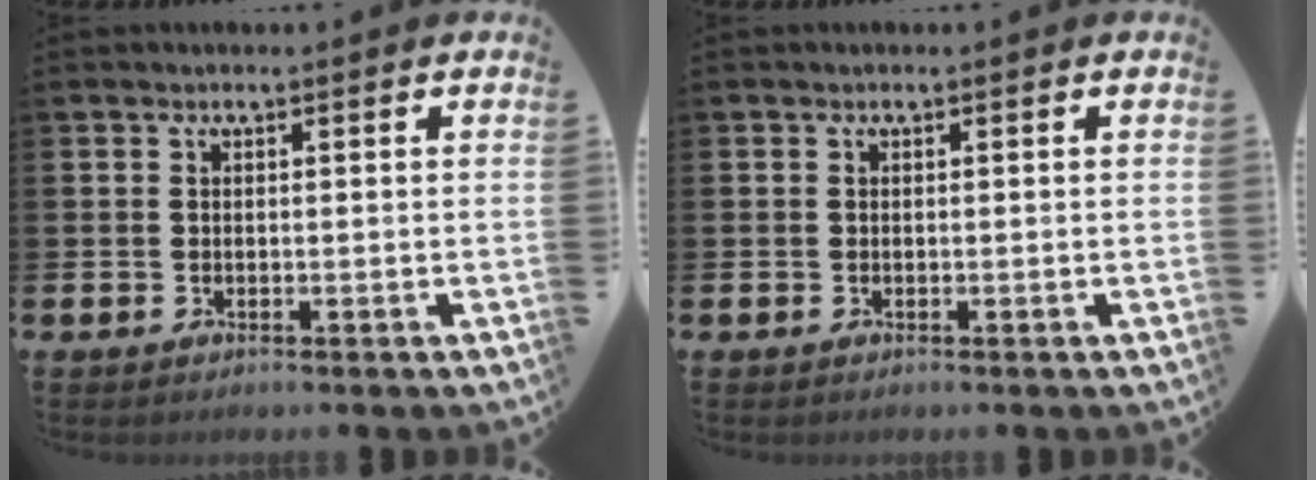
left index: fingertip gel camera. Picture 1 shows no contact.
{"total": 0.0}